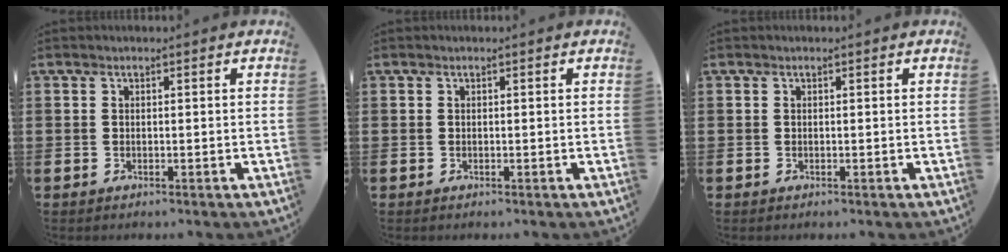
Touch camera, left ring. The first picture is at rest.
{"total": 0.0}
{"total": 0.0}